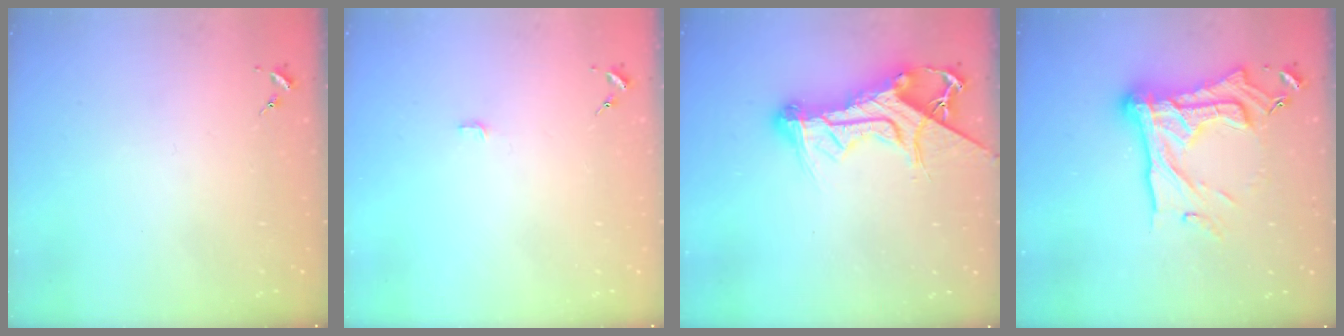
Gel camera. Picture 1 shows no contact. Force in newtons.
{"total": 3.2, "press": 3.2, "slide": 0.1}
{"total": 16.3, "press": 16.3, "slide": 1.3}
{"total": 25.4, "press": 25.2, "slide": 2.5}